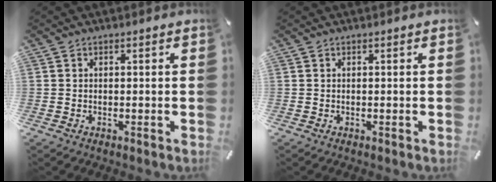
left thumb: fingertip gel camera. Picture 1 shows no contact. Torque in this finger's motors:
{"motor_torque": [0.00, 0.00, 0.00, 0.00, 0.00]}